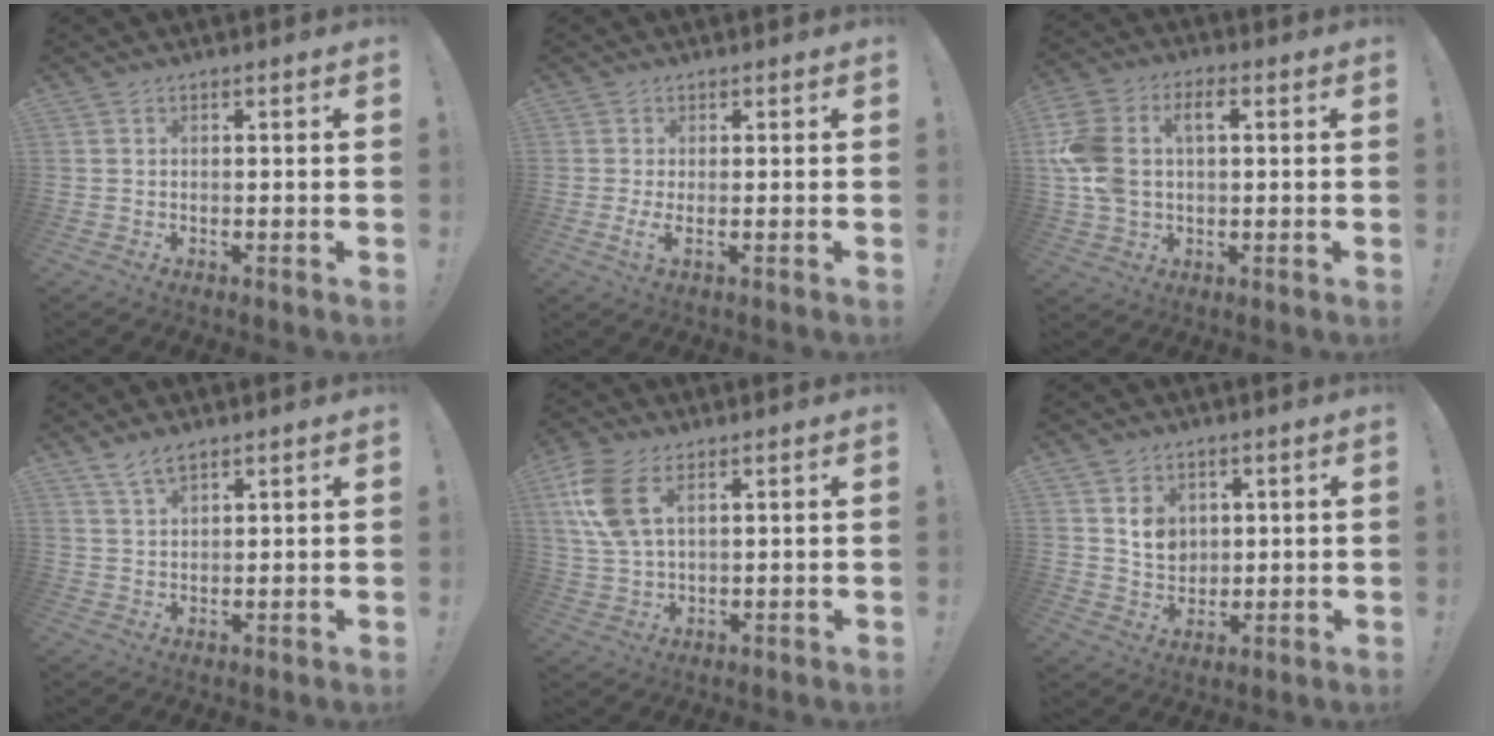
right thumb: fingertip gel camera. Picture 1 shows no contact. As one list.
[{"total": 2.6, "force": [0.3, 0.1, 2.6], "torque": [-0.029, -0.021, 0.006]}, {"total": 12.6, "force": [2.1, 8.6, 9.0], "torque": [-0.202, 0.005, 0.038]}, {"total": 4.5, "force": [3.4, 1.6, 2.6], "torque": [-0.042, -0.018, 0.063]}, {"total": 11.6, "force": [4.7, 6.0, 8.8], "torque": [-0.182, -0.007, 0.093]}, {"total": 7.9, "force": [3.1, 6.9, 2.4], "torque": [-0.020, -0.022, 0.063]}]